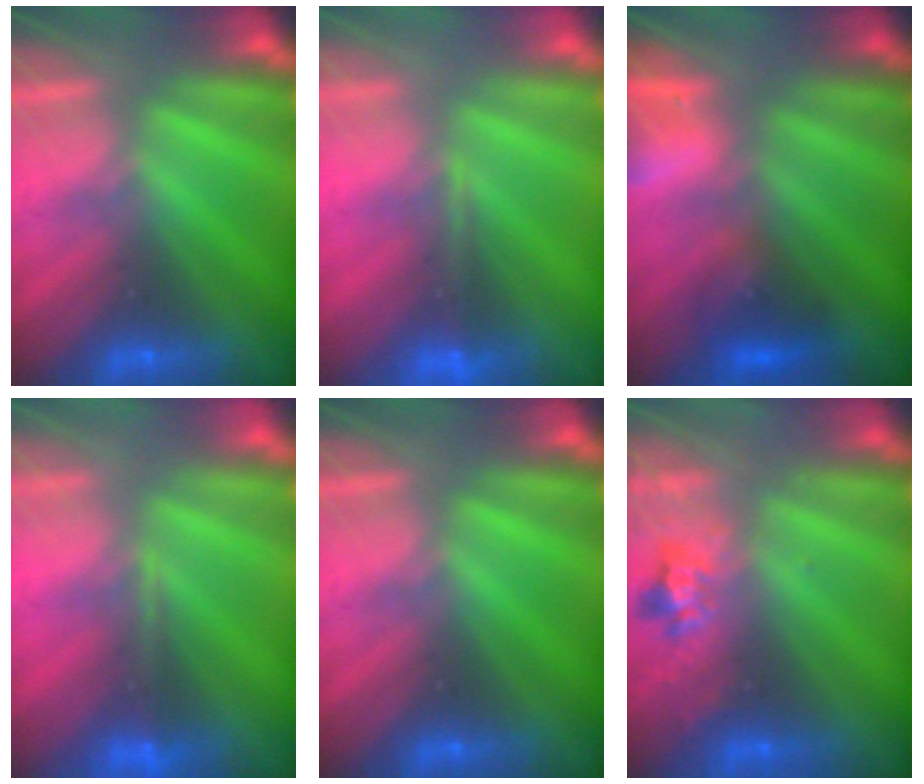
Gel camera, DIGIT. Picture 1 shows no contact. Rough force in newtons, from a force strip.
{"total": 1.3}
{"total": 7.5}
{"total": 1.3}
{"total": 0.0}
{"total": 2.4}